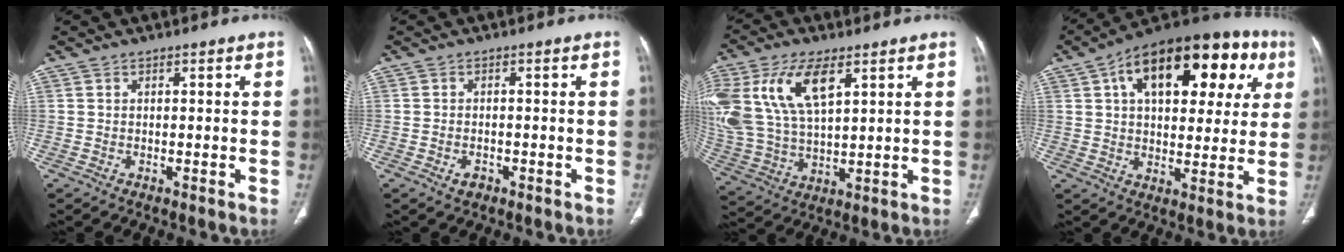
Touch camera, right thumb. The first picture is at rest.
{"total": 1.9, "force": [-1.0, 1.2, 1.0], "torque": [-0.016, 0.005, -0.013]}
{"total": 20.1, "force": [8.1, 10.3, 15.2], "torque": [-0.343, -0.008, 0.159]}
{"total": 25.2, "force": [9.2, 13.3, 19.4], "torque": [-0.243, 0.028, 0.134]}